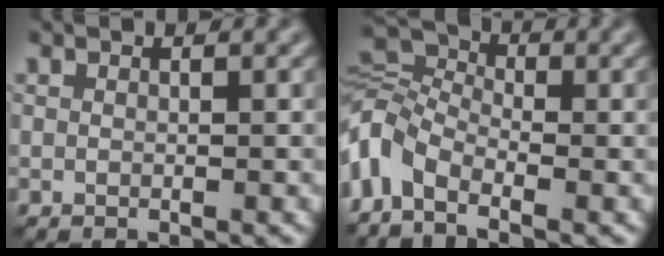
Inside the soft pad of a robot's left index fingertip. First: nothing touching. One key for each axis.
{"total": 5.5, "fx": -2.7, "fy": 3.3, "fz": 3.6, "tx": -0.082, "ty": 0.004, "tz": -0.081}